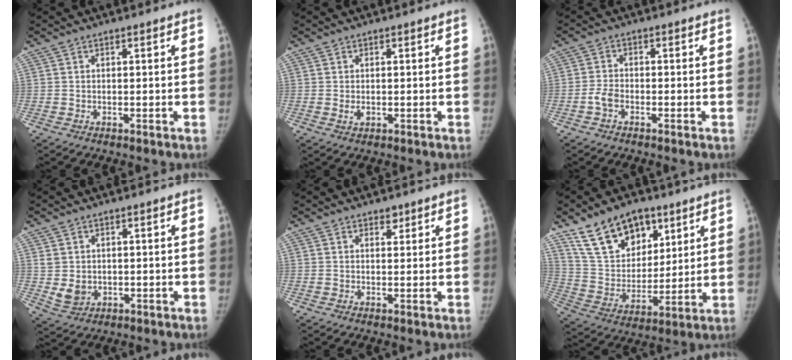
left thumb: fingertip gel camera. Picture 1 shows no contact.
{"total": 1.3, "force": [-0.1, 1.0, 0.8], "torque": [-0.010, -0.001, 0.001]}
{"total": 2.5, "force": [-1.4, 1.5, 1.6], "torque": [-0.033, 0.010, -0.029]}
{"total": 4.2, "force": [-0.1, 3.7, 2.0], "torque": [-0.025, -0.001, 0.013]}
{"total": 1.4, "force": [1.0, 0.9, 0.4], "torque": [0.007, -0.006, 0.013]}
{"total": 17.2, "force": [10.8, 10.5, 8.4], "torque": [-0.099, -0.042, 0.203]}